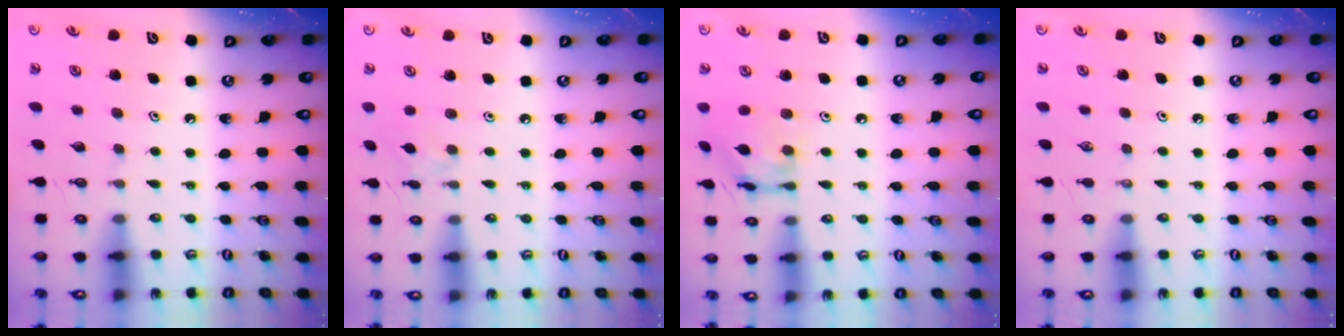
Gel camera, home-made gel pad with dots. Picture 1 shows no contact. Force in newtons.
{"total": 3.2, "press": 3.1, "slide": 0.6}
{"total": 11.8, "press": 11.8, "slide": 1.0}
{"total": 0.0}